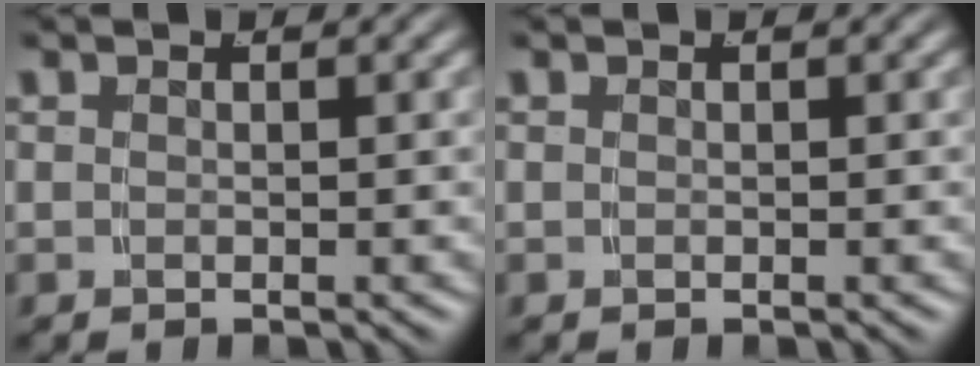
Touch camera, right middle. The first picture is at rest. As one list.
[{"total": 0.0}]